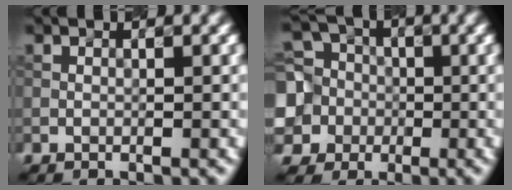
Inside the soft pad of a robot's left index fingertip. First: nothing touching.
{"total": 9.3, "force": [-0.7, 8.7, 3.4], "torque": [-0.099, 0.016, -0.043]}